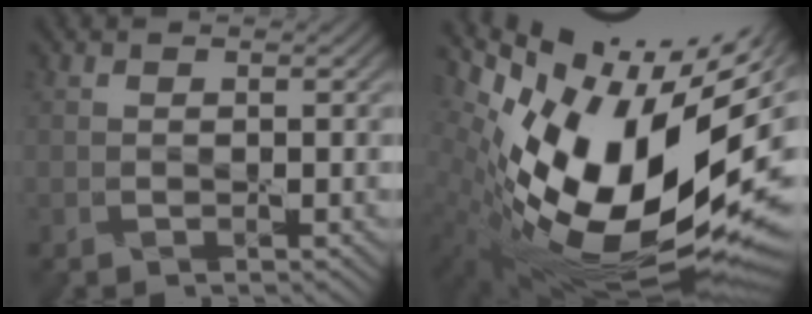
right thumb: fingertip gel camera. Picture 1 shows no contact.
{"total": 20.6, "force": [1.4, 9.8, 18.0], "torque": [-0.301, -0.020, 0.029]}